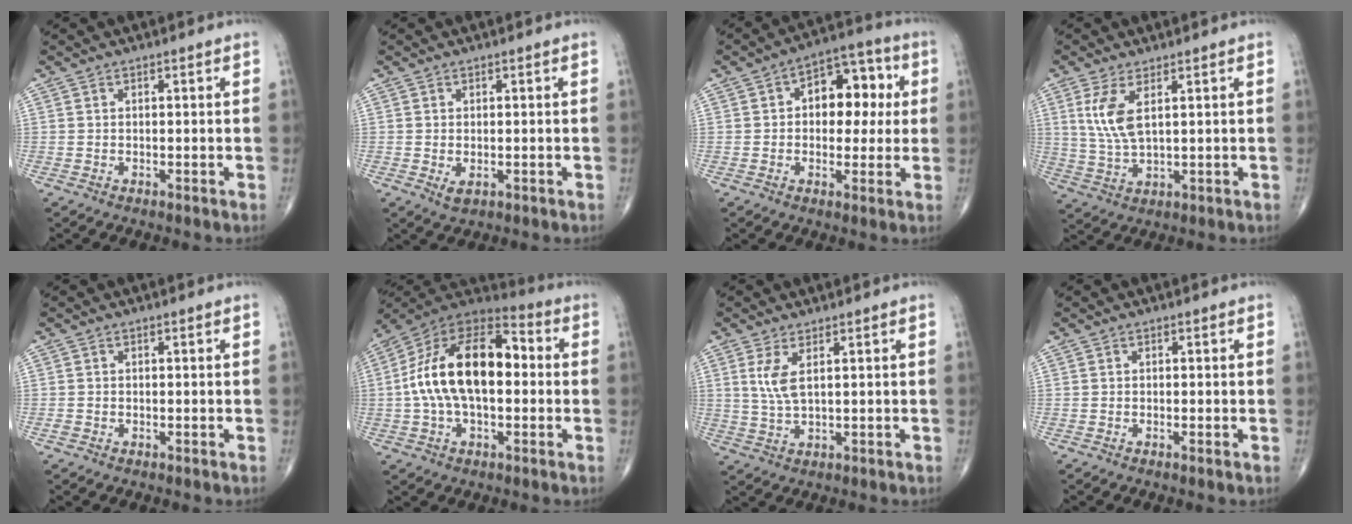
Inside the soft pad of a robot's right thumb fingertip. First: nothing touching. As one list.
[{"total": 2.1, "force": [-0.4, 1.2, 1.6], "torque": [-0.028, -0.004, -0.003]}, {"total": 12.1, "force": [1.9, 7.6, 9.1], "torque": [-0.077, 0.024, 0.019]}, {"total": 6.9, "force": [2.5, 2.5, 5.9], "torque": [-0.131, -0.012, 0.059]}, {"total": 0.8, "force": [-0.3, 0.6, 0.4], "torque": [-0.011, 0.002, -0.006]}, {"total": 20.5, "force": [0.7, 11.1, 17.2], "torque": [-0.299, 0.039, 0.003]}, {"total": 4.6, "force": [1.7, 1.5, 4.0], "torque": [-0.092, -0.010, 0.042]}, {"total": 0.5, "force": [-0.2, 0.0, 0.5], "torque": [-0.012, -0.002, -0.003]}]